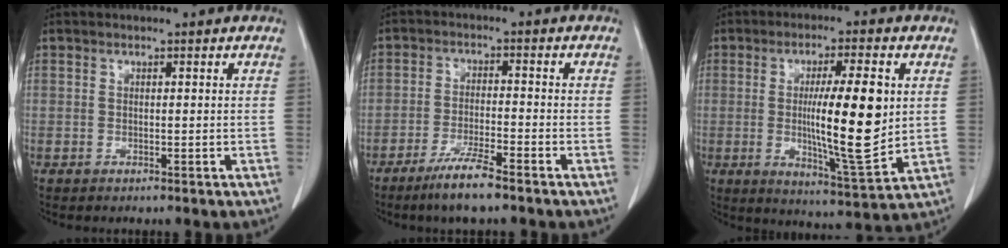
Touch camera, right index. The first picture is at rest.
{"total": 6.1, "force": [-4.5, 0.3, 4.1], "torque": [-0.081, -0.012, -0.085]}
{"total": 13.7, "force": [1.1, 1.3, 13.6], "torque": [-0.227, -0.017, 0.019]}